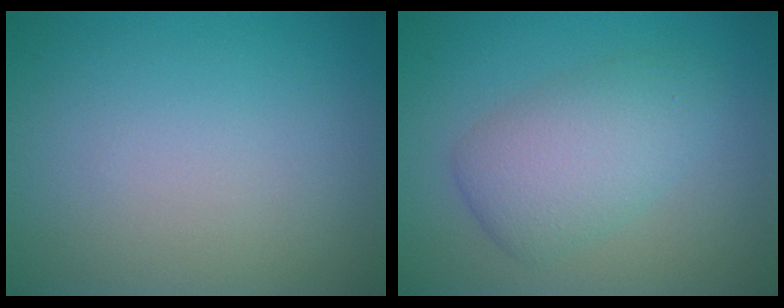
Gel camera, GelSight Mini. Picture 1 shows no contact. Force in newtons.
{"total": 4.6, "press": 4.6, "slide": 0.1}